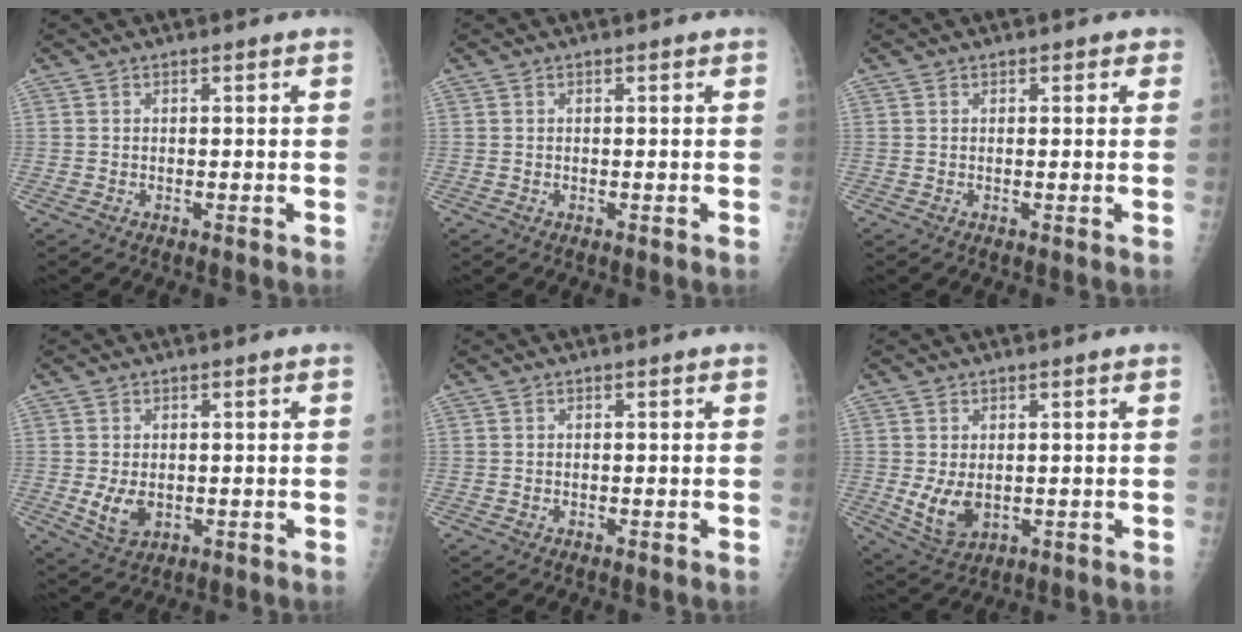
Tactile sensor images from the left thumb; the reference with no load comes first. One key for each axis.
{"total": 0.0}
{"total": 1.3, "fx": 0.7, "fy": 0.9, "fz": 0.7, "tx": 0.008, "ty": 0.000, "tz": 0.003}
{"total": 4.7, "fx": -0.5, "fy": 3.2, "fz": 3.4, "tx": -0.055, "ty": -0.010, "tz": 0.003}
{"total": 0.0}
{"total": 6.0, "fx": -0.2, "fy": 4.0, "fz": 4.5, "tx": -0.076, "ty": -0.012, "tz": 0.013}